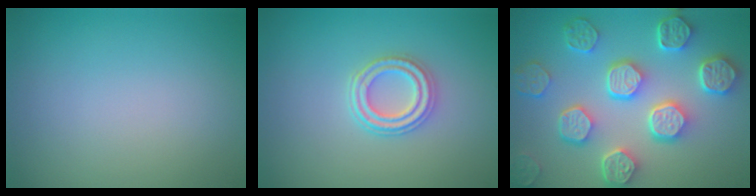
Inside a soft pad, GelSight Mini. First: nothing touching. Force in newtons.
{"total": 2.9, "press": 2.5, "slide": 1.4}
{"total": 8.2, "press": 6.4, "slide": 5.1}